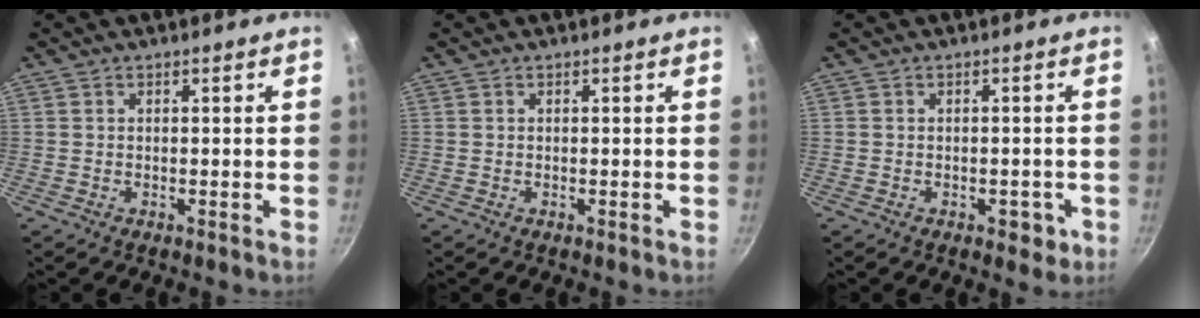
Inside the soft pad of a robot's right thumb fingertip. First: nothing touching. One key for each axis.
{"total": 0.0}
{"total": 3.2, "fx": -1.2, "fy": 2.1, "fz": 2.1, "tx": -0.003, "ty": 0.012, "tz": -0.007}